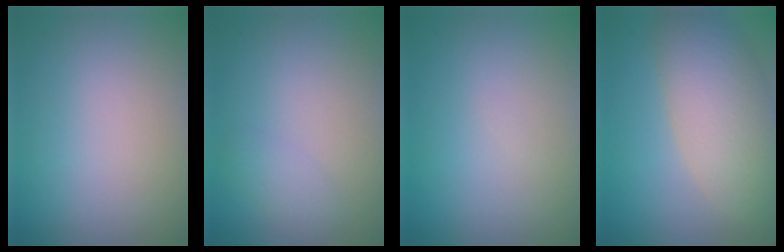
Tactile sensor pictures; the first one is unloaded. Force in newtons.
{"total": 1.2, "press": 1.2, "slide": 0.1}
{"total": 0.0}
{"total": 6.9, "press": 6.9, "slide": 0.4}